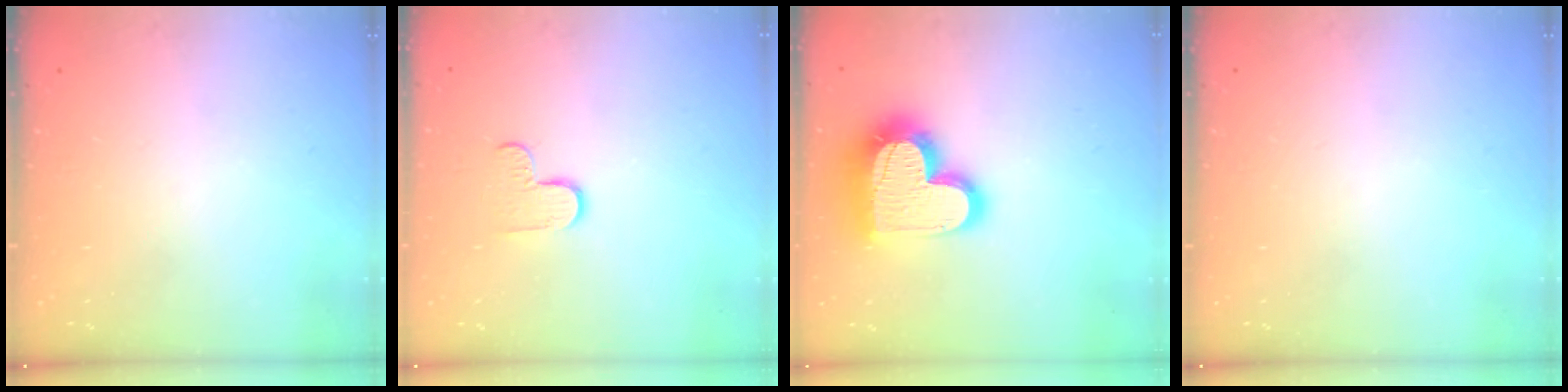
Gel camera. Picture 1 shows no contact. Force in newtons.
{"total": 4.5, "press": 4.5, "slide": 0.4}
{"total": 21.1, "press": 21.1, "slide": 1.5}
{"total": 0.0}